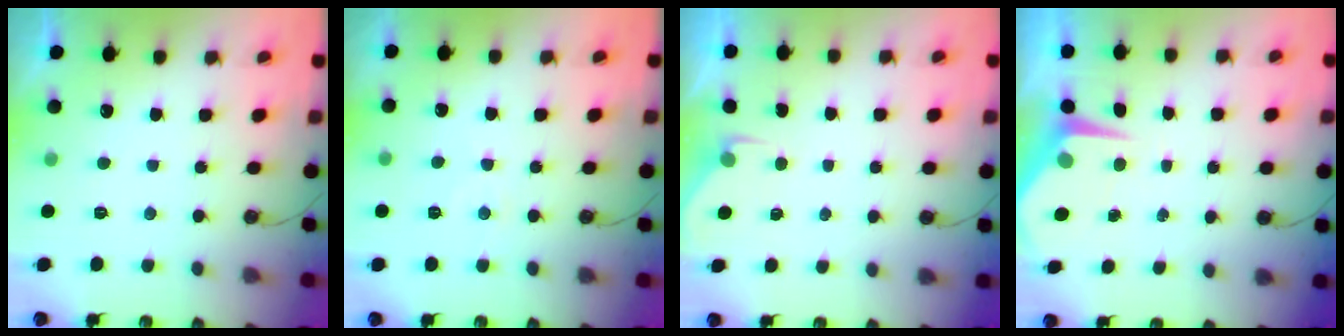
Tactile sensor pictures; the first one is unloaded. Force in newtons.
{"total": 4.6, "press": 4.5, "slide": 0.7}
{"total": 2.7, "press": 2.6, "slide": 0.5}
{"total": 4.4, "press": 4.3, "slide": 0.5}